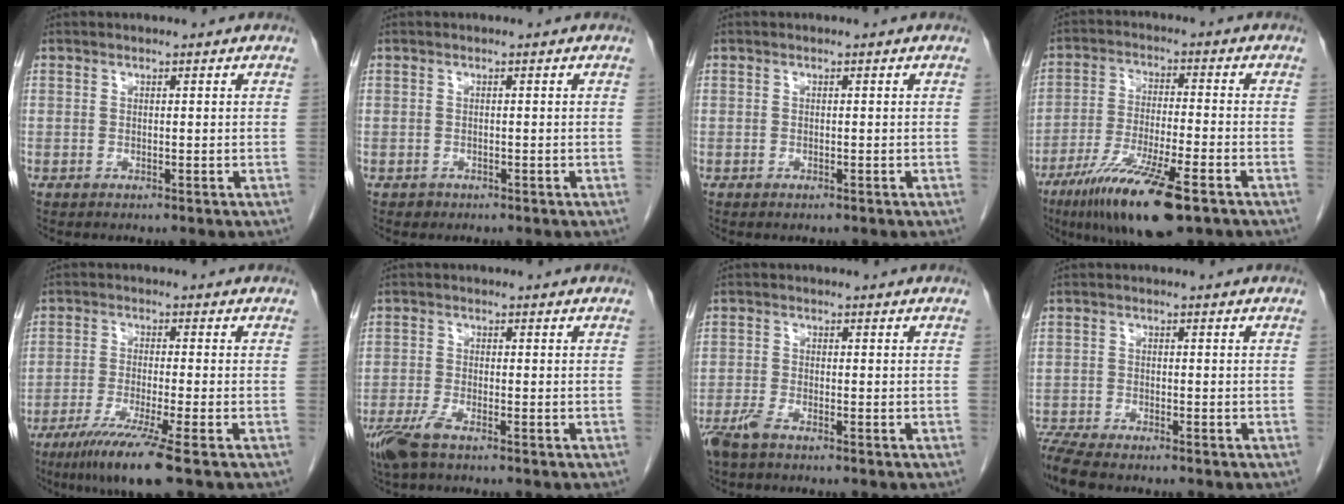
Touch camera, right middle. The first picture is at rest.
{"total": 0.7, "force": [-0.5, 0.5, 0.0], "torque": [-0.003, 0.003, -0.007]}
{"total": 0.5, "force": [-0.3, 0.2, 0.3], "torque": [-0.008, -0.001, -0.003]}
{"total": 14.3, "force": [-8.6, 2.0, 11.2], "torque": [-0.209, -0.033, -0.148]}
{"total": 8.7, "force": [-5.5, -0.8, 6.8], "torque": [-0.119, -0.026, -0.097]}
{"total": 4.5, "force": [-3.1, 0.9, 3.2], "torque": [-0.072, -0.011, -0.060]}
{"total": 3.4, "force": [-2.6, 0.7, 2.1], "torque": [-0.049, -0.006, -0.052]}
{"total": 6.3, "force": [-5.5, 0.9, 2.8], "torque": [-0.058, -0.012, -0.099]}